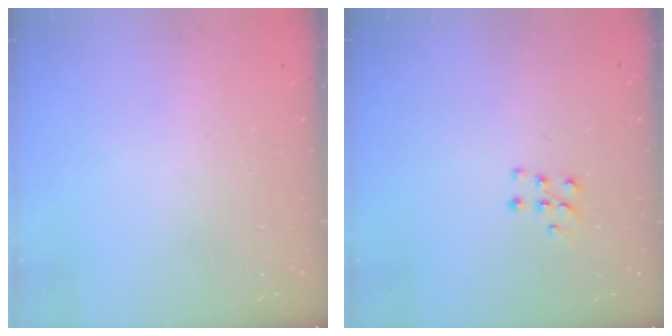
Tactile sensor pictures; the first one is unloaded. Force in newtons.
{"total": 5.6, "press": 5.6, "slide": 0.5}